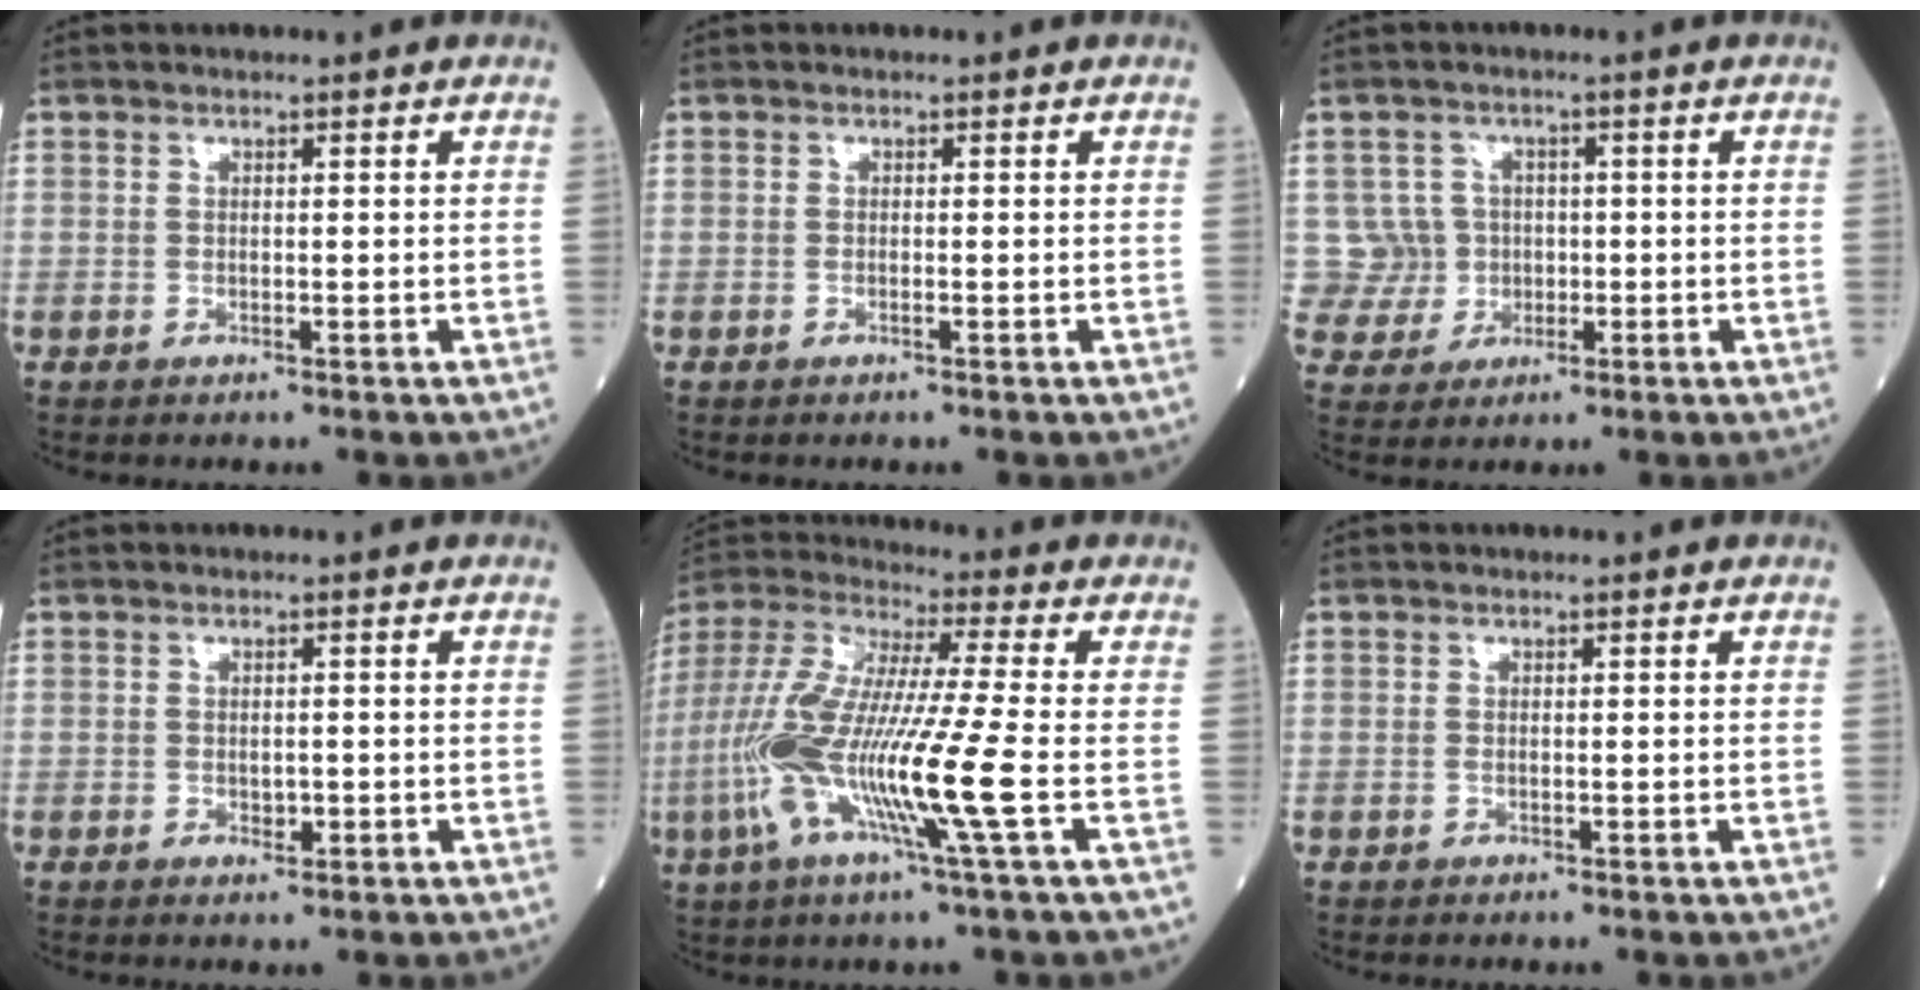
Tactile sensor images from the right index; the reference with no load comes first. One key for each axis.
{"total": 0.0}
{"total": 5.5, "fx": 0.3, "fy": 5.5, "fz": -0.2, "tx": 0.016, "ty": 0.014, "tz": 0.010}
{"total": 1.4, "fx": -0.4, "fy": 0.7, "fz": 1.1, "tx": -0.016, "ty": -0.001, "tz": -0.003}
{"total": 17.1, "fx": -4.6, "fy": -0.5, "fz": 16.4, "tx": -0.346, "ty": -0.019, "tz": -0.102}
{"total": 0.0}